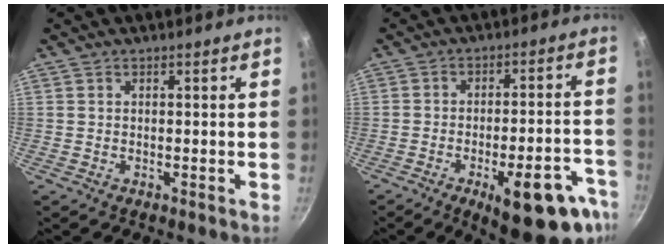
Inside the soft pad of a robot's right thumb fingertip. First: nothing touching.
{"total": 18.0, "force": [-9.3, 6.4, 13.9], "torque": [-0.128, 0.040, -0.117]}